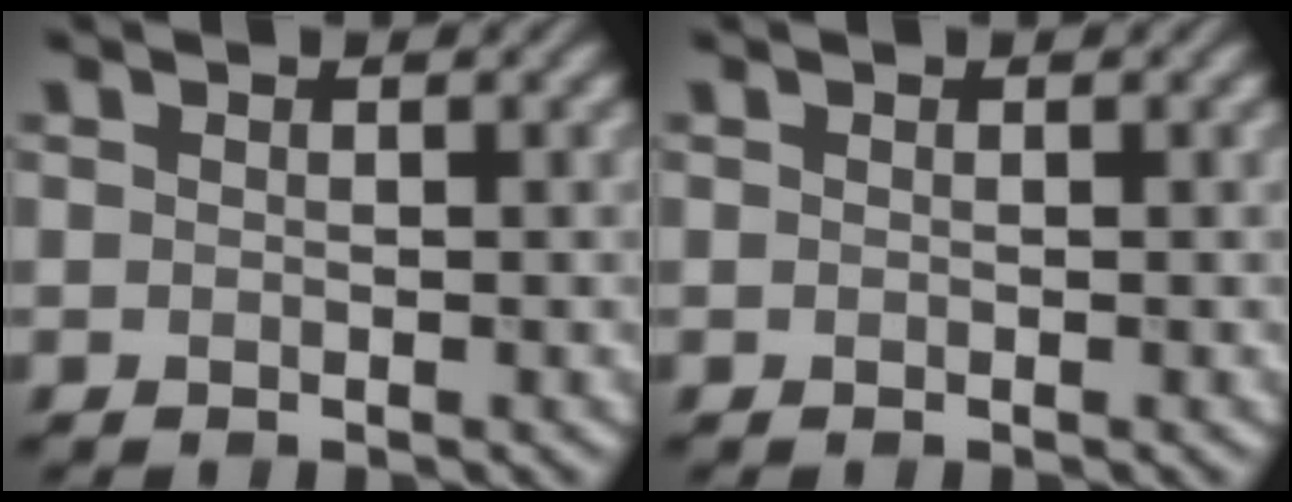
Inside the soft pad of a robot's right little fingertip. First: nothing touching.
{"total": 0.0}